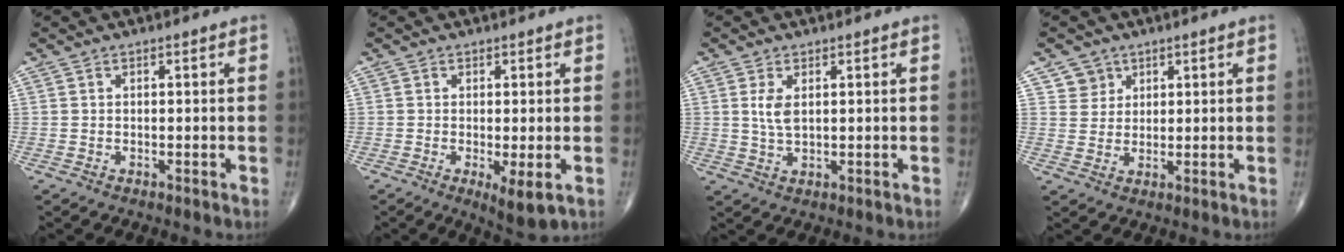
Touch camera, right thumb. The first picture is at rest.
{"total": 4.8, "force": [-1.3, 1.3, 4.4], "torque": [-0.074, -0.017, -0.019]}
{"total": 3.5, "force": [0.9, 1.7, 3.0], "torque": [-0.061, -0.004, 0.023]}
{"total": 3.7, "force": [2.1, 3.0, 0.0], "torque": [0.023, -0.014, 0.035]}